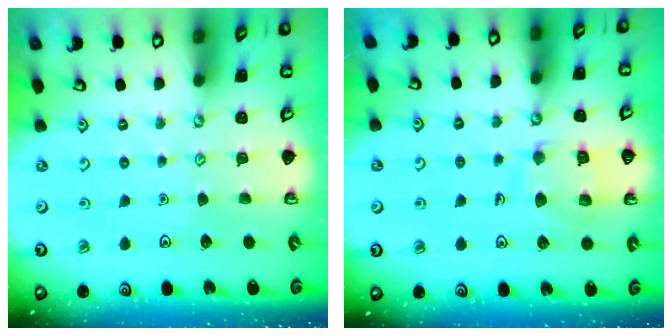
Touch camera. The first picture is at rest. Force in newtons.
{"total": 10.1, "press": 10.1, "slide": 0.6}